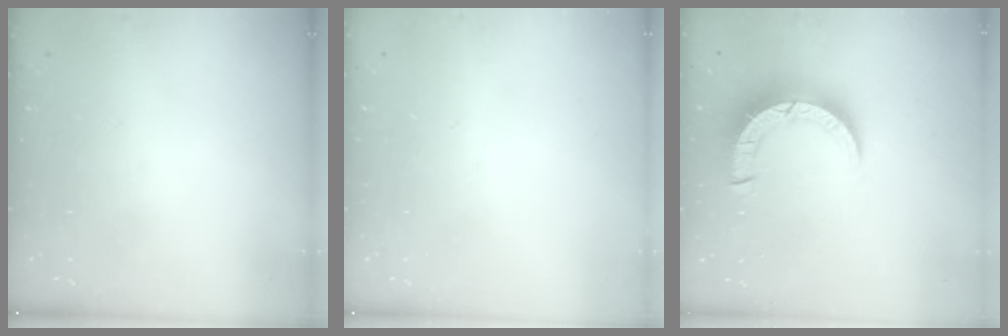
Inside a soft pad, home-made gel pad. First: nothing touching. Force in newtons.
{"total": 0.0}
{"total": 9.4, "press": 9.3, "slide": 1.0}